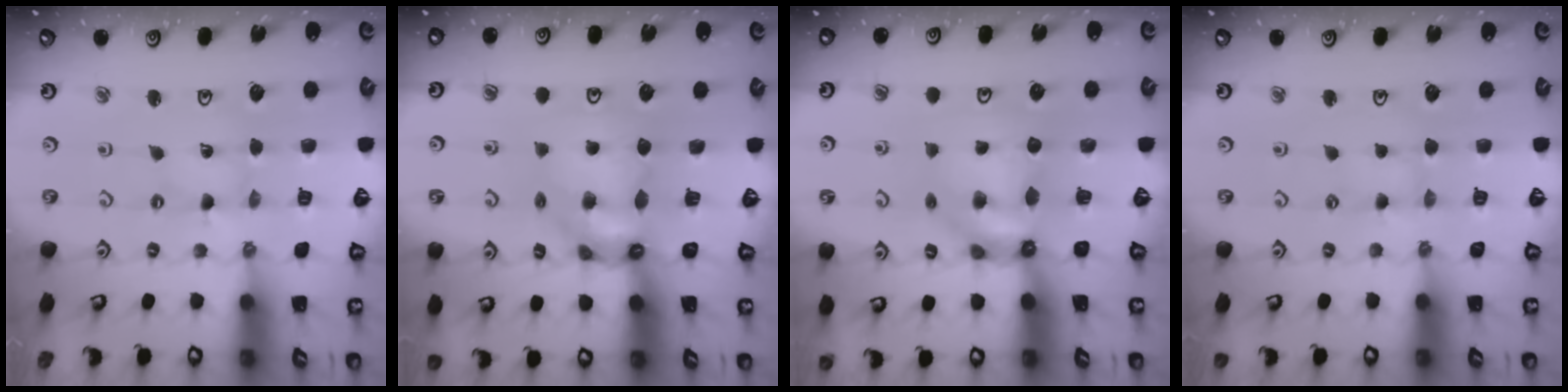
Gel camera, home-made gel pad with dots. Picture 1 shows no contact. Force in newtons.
{"total": 9.4, "press": 9.3, "slide": 1.1}
{"total": 7.7, "press": 7.6, "slide": 0.3}
{"total": 2.3, "press": 2.3, "slide": 0.5}